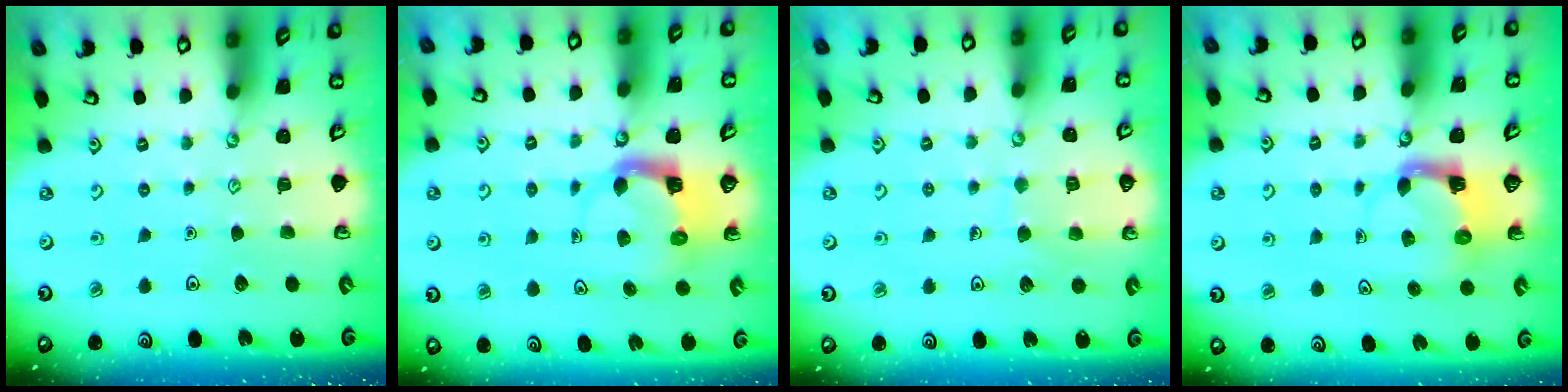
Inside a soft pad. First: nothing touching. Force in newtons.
{"total": 3.8, "press": 3.7, "slide": 0.7}
{"total": 5.6, "press": 5.5, "slide": 0.4}
{"total": 3.9, "press": 3.9, "slide": 0.7}